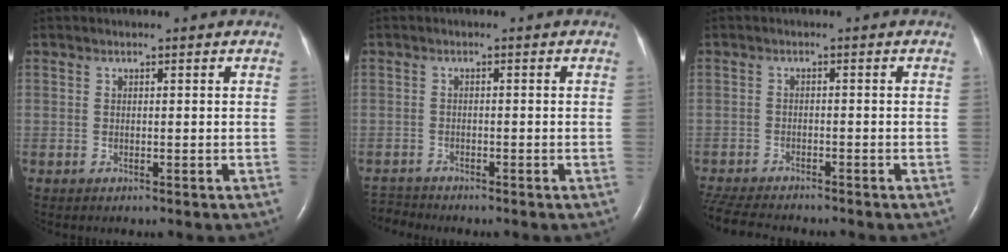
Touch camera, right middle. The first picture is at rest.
{"total": 2.5, "force": [-2.4, -0.1, -0.6], "torque": [0.011, -0.016, -0.043]}
{"total": 8.8, "force": [-8.0, 1.6, 3.4], "torque": [-0.062, -0.015, -0.128]}